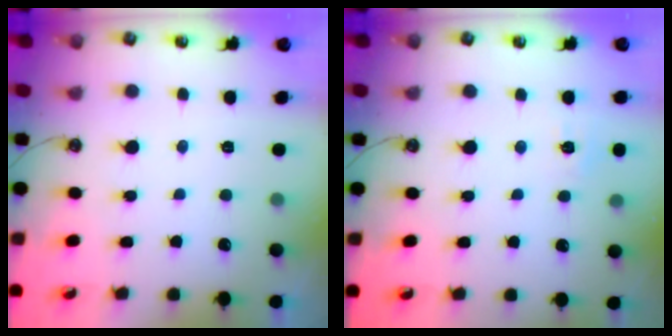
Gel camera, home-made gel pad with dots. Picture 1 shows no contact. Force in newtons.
{"total": 7.4, "press": 7.4, "slide": 0.6}